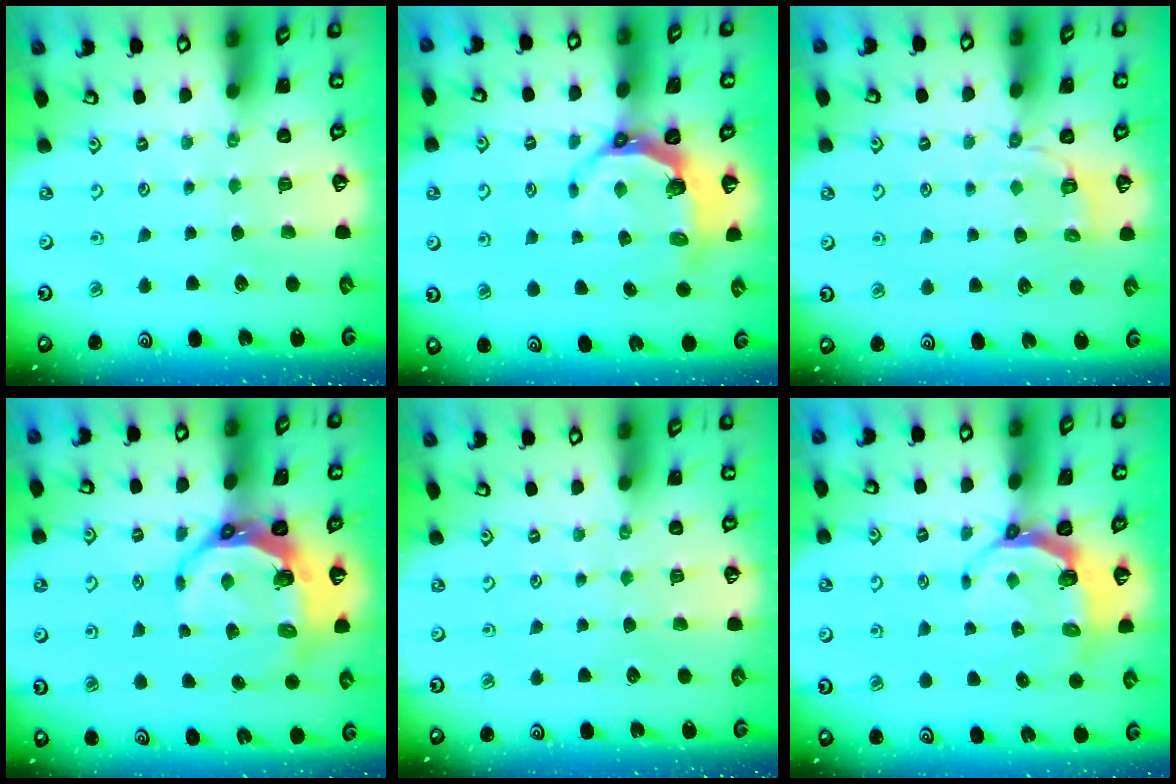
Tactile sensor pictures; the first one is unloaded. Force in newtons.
{"total": 5.6, "press": 4.2, "slide": 3.7}
{"total": 2.7, "press": 1.4, "slide": 2.3}
{"total": 9.7, "press": 8.4, "slide": 4.8}
{"total": 0.0}
{"total": 5.9, "press": 5.2, "slide": 2.9}